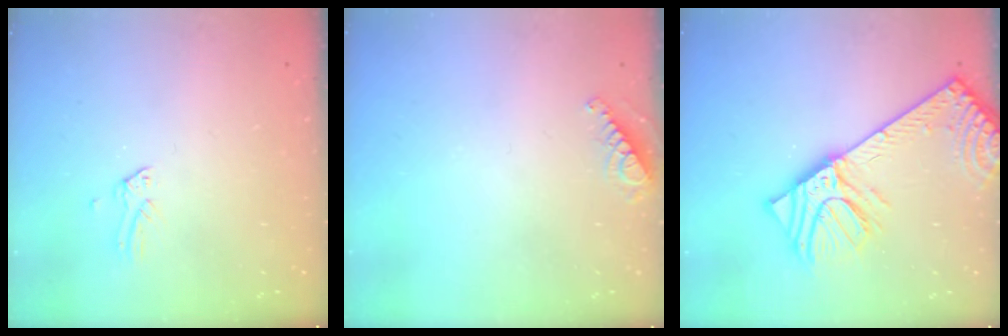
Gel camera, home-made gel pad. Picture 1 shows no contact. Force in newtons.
{"total": 5.3, "press": 5.3, "slide": 0.6}
{"total": 15.1, "press": 14.7, "slide": 3.2}